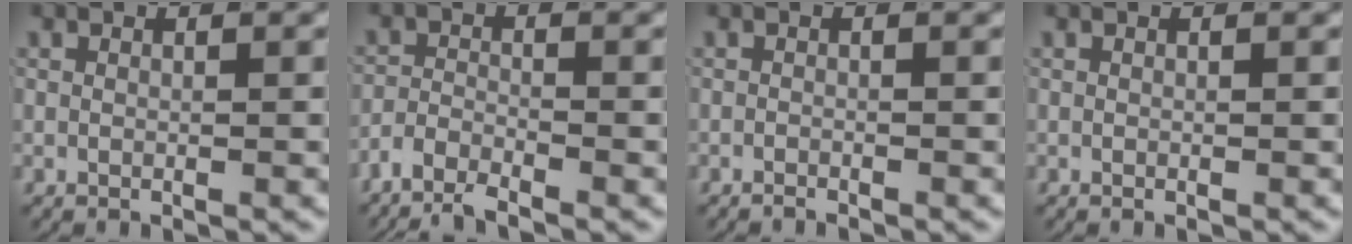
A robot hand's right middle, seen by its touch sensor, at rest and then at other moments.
{"total": 3.4, "force": [-3.0, 0.9, 1.2], "torque": [-0.021, -0.003, -0.058]}
{"total": 0.9, "force": [-0.9, 0.0, 0.0], "torque": [-0.003, -0.003, -0.015]}
{"total": 0.0}